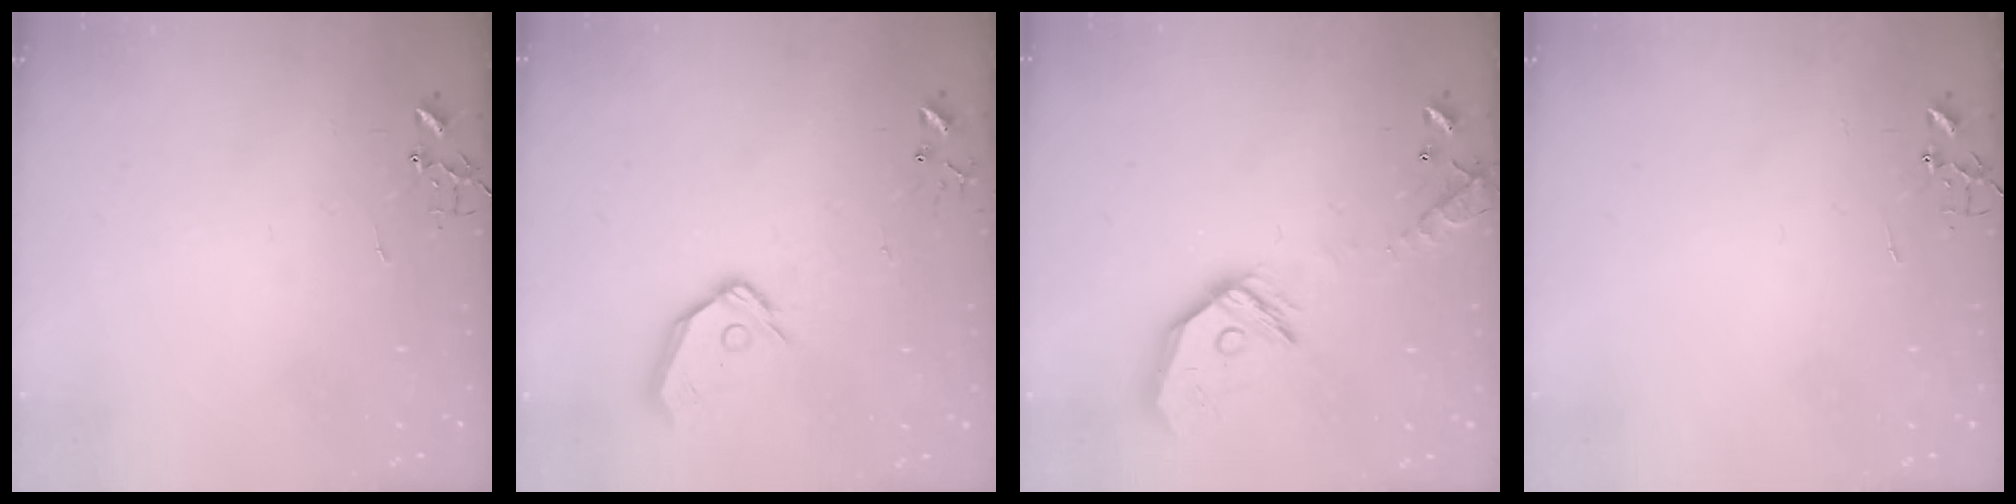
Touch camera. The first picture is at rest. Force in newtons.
{"total": 11.5, "press": 11.4, "slide": 1.7}
{"total": 16.2, "press": 16.1, "slide": 2.1}
{"total": 0.0}